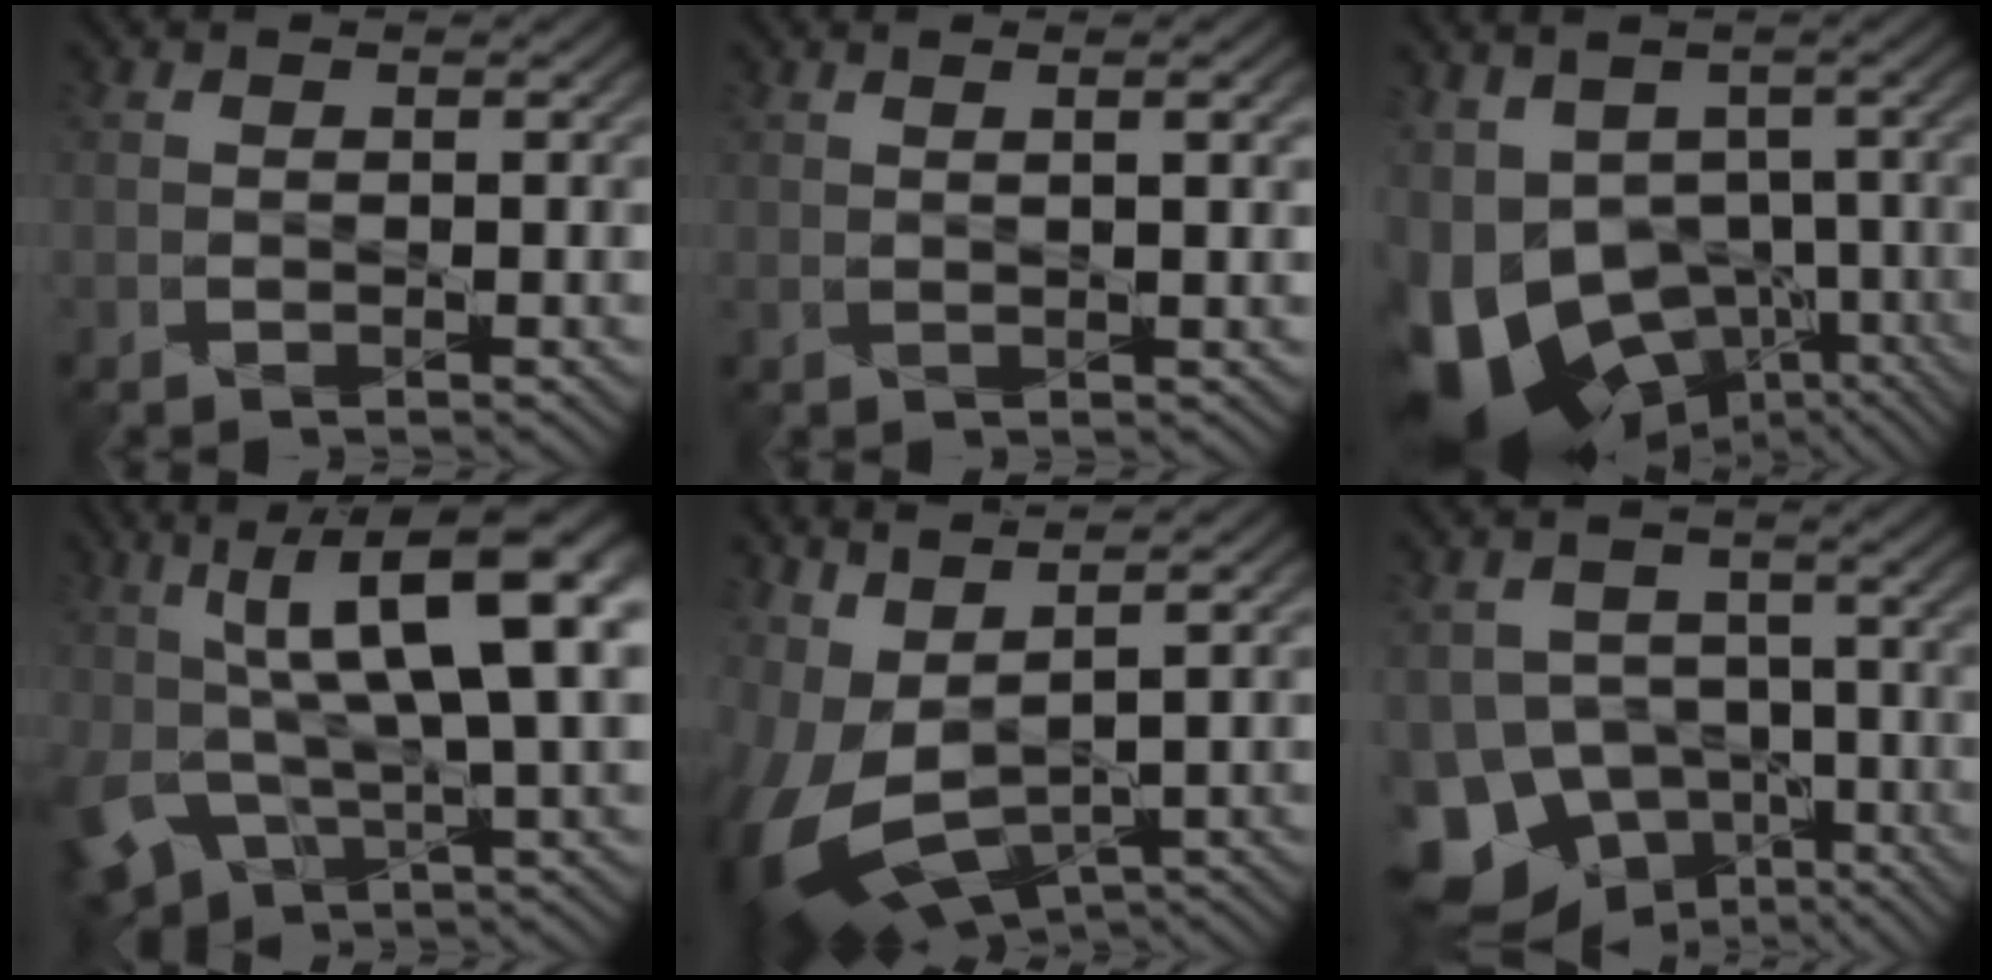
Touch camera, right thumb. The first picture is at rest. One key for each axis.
{"total": 2.3, "fx": 1.1, "fy": 0.5, "fz": 2.0, "tx": -0.021, "ty": 0.012, "tz": 0.017}
{"total": 14.8, "fx": -6.2, "fy": 10.9, "fz": 7.9, "tx": -0.193, "ty": -0.037, "tz": -0.058}
{"total": 14.7, "fx": 2.7, "fy": 6.2, "fz": 13.1, "tx": -0.244, "ty": -0.003, "tz": 0.060}
{"total": 10.6, "fx": 1.4, "fy": 5.2, "fz": 9.1, "tx": -0.238, "ty": -0.009, "tz": 0.041}
{"total": 13.0, "fx": -8.2, "fy": 9.8, "fz": 2.8, "tx": -0.079, "ty": -0.033, "tz": -0.127}